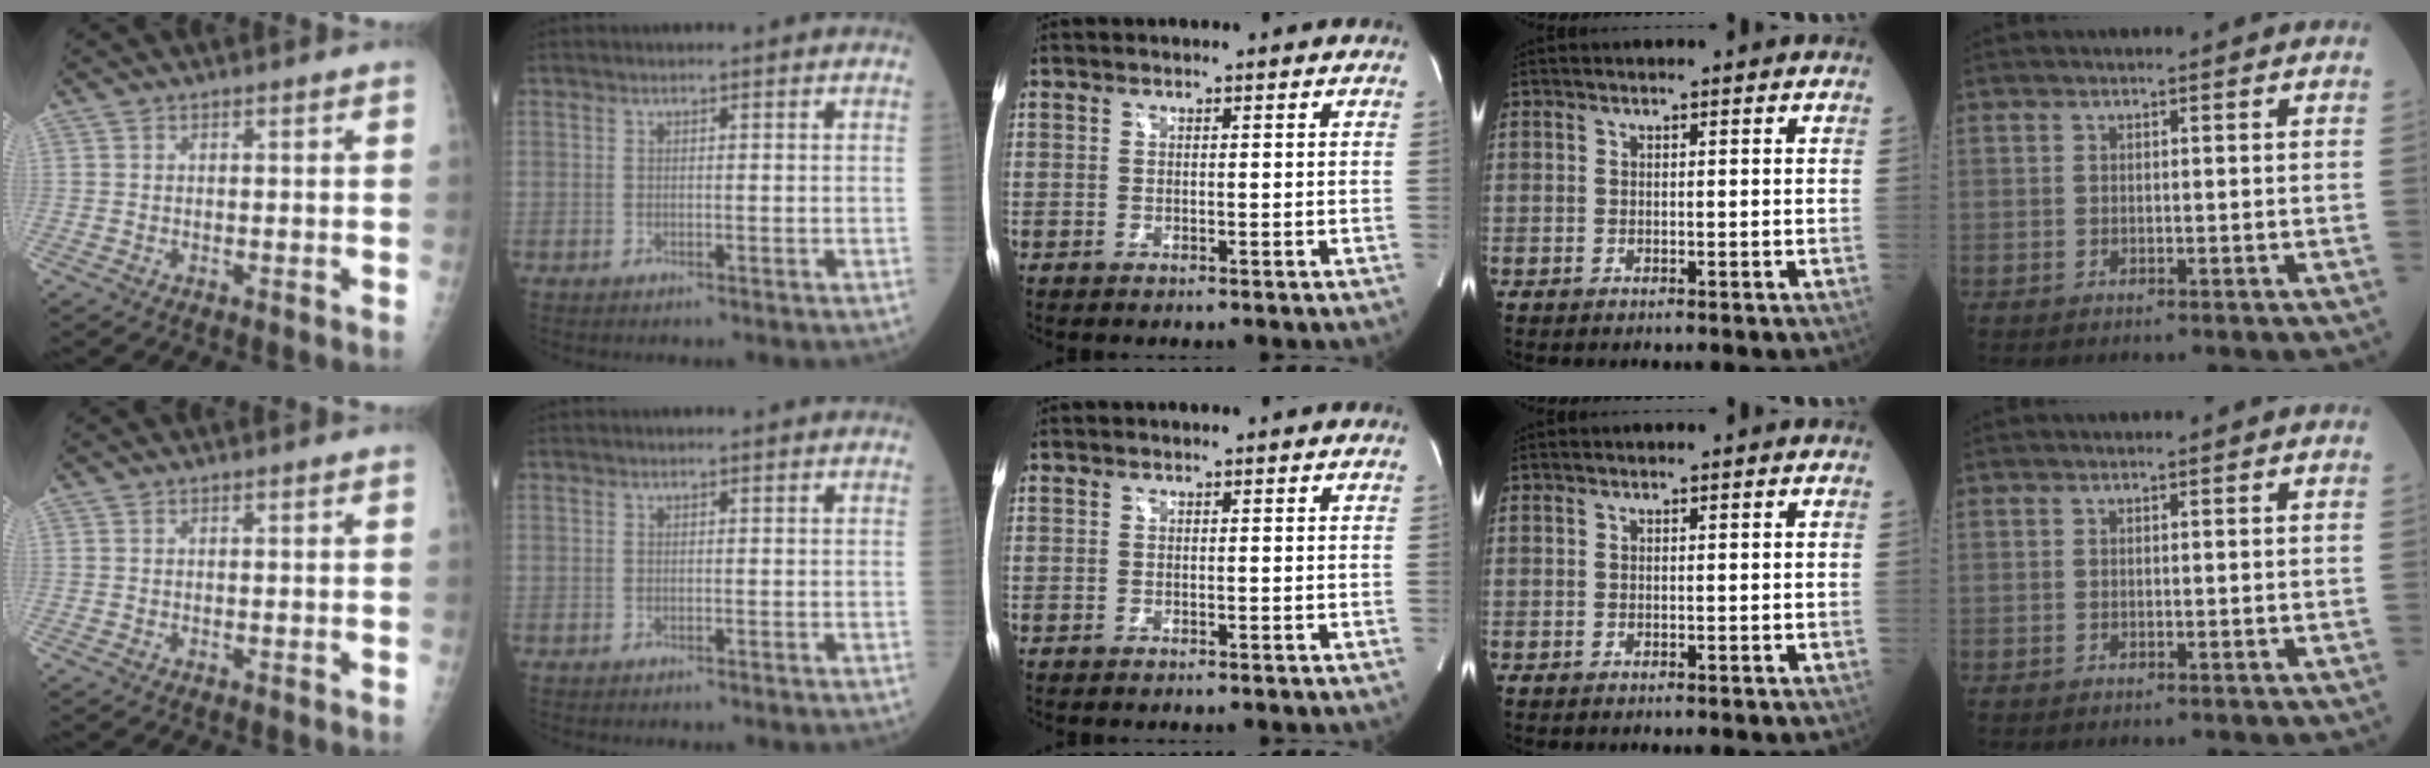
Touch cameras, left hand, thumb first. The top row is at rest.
{}